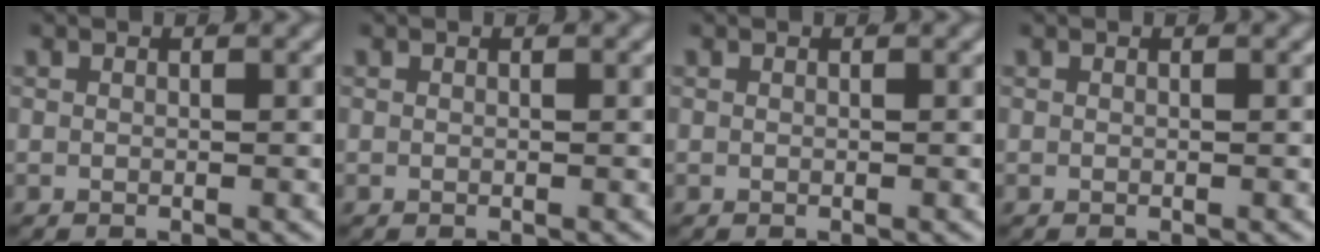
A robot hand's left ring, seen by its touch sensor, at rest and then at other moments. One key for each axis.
{"total": 0.0}
{"total": 0.0}
{"total": 0.0}